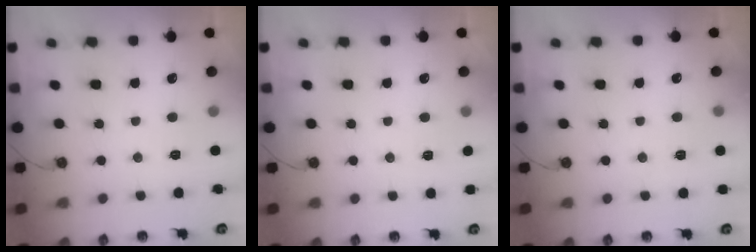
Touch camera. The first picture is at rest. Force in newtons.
{"total": 2.6, "press": 1.9, "slide": 1.8}
{"total": 2.8, "press": 2.0, "slide": 2.0}